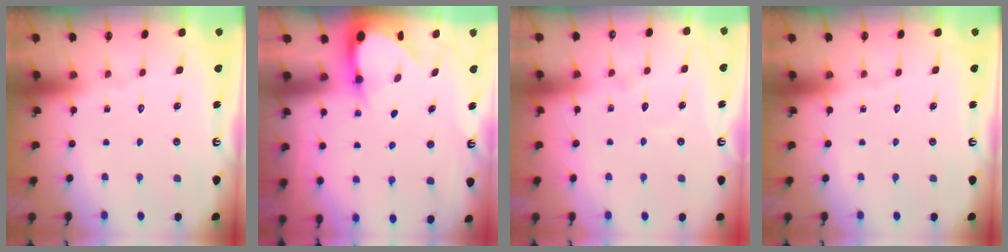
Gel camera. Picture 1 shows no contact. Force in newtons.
{"total": 3.9, "press": 3.9, "slide": 0.2}
{"total": 5.1, "press": 5.1, "slide": 0.5}
{"total": 0.0}